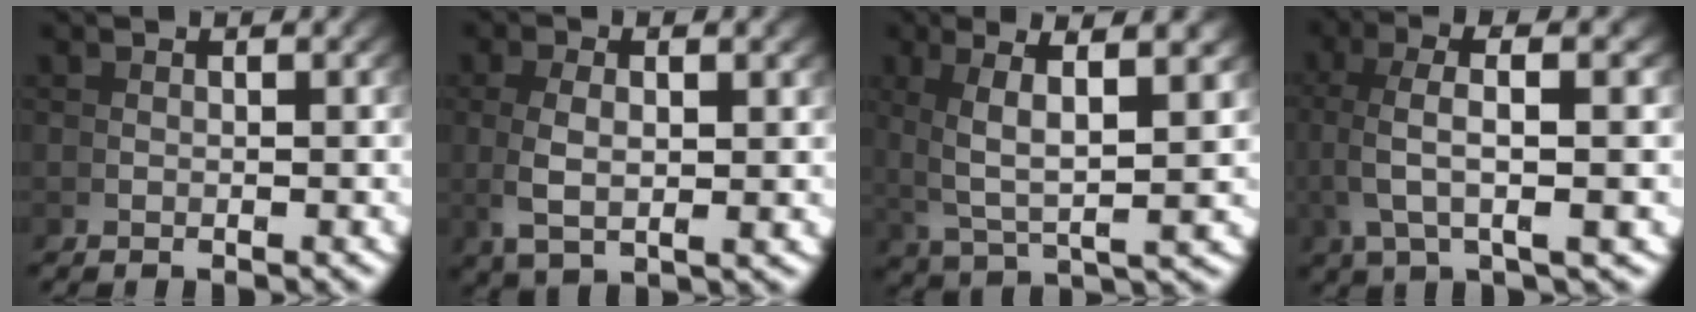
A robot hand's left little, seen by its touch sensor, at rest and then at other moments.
{"total": 3.4, "force": [0.6, 1.0, 3.2], "torque": [-0.079, -0.005, 0.024]}
{"total": 6.0, "force": [2.0, 1.6, 5.4], "torque": [-0.092, 0.003, 0.046]}
{"total": 5.7, "force": [2.9, 0.7, 4.9], "torque": [-0.089, 0.026, 0.048]}